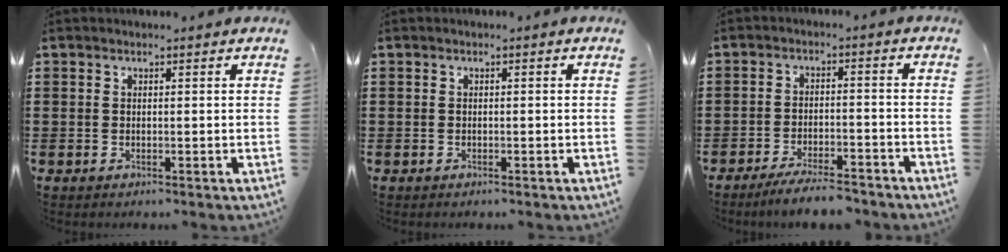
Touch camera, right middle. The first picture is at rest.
{"total": 0.0}
{"total": 5.0, "force": [-4.6, 0.4, 2.0], "torque": [-0.039, -0.004, -0.089]}